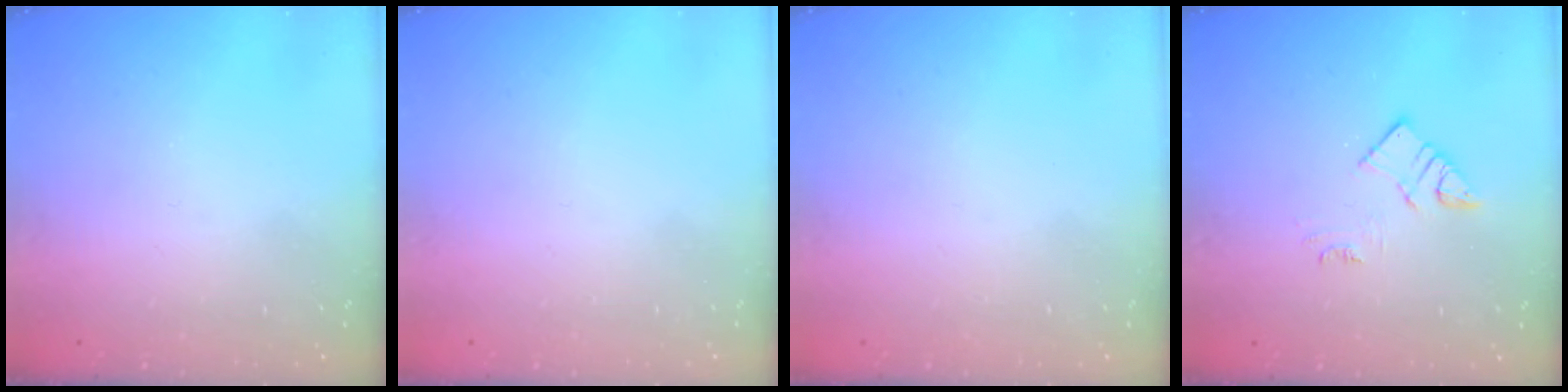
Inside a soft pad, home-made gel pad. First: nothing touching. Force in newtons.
{"total": 1.5, "press": 1.5, "slide": 0.1}
{"total": 1.5, "press": 1.5, "slide": 0.1}
{"total": 6.9, "press": 6.8, "slide": 0.3}